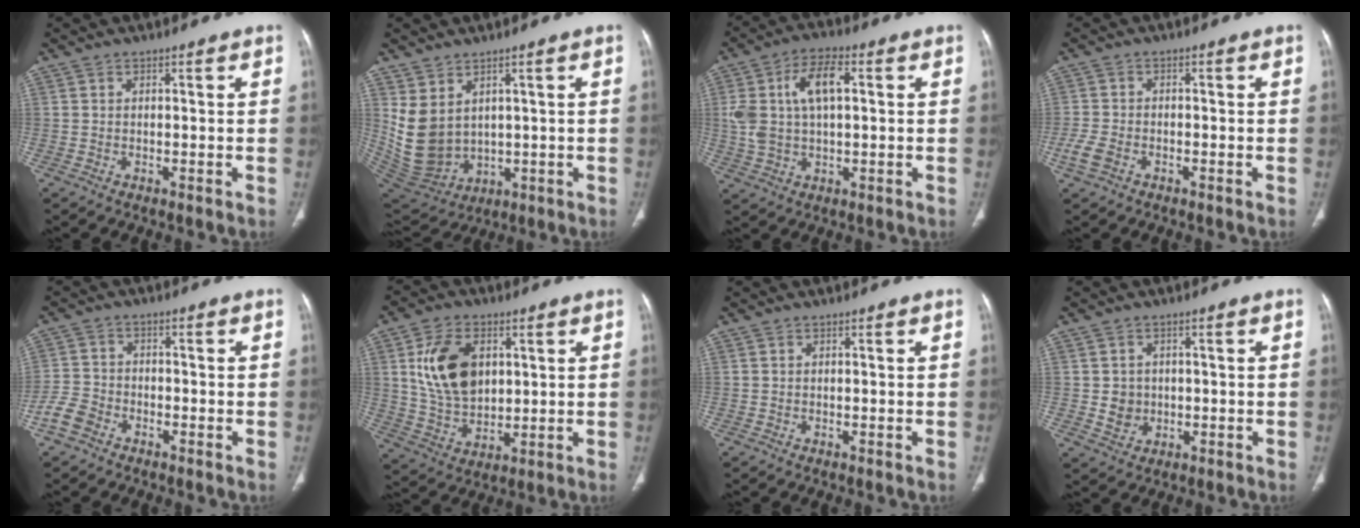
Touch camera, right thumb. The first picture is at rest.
{"total": 10.7, "force": [2.9, 8.0, 6.5], "torque": [-0.122, -0.016, 0.094]}
{"total": 11.0, "force": [2.3, 5.6, 9.2], "torque": [-0.182, 0.016, 0.044]}
{"total": 3.6, "force": [-1.8, 2.2, 2.2], "torque": [-0.060, 0.005, -0.034]}
{"total": 4.7, "force": [-3.1, 3.1, 1.7], "torque": [-0.034, 0.016, -0.065]}
{"total": 13.9, "force": [3.6, 9.2, 9.8], "torque": [-0.155, -0.014, 0.075]}
{"total": 0.0}
{"total": 3.7, "force": [-0.1, 3.4, 1.5], "torque": [-0.006, 0.002, 0.008]}